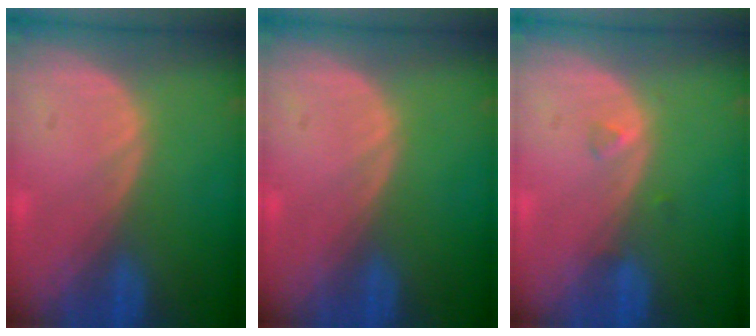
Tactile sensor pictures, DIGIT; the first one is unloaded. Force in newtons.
{"total": 0.0}
{"total": 1.0, "press": 1.0, "slide": 0.2}